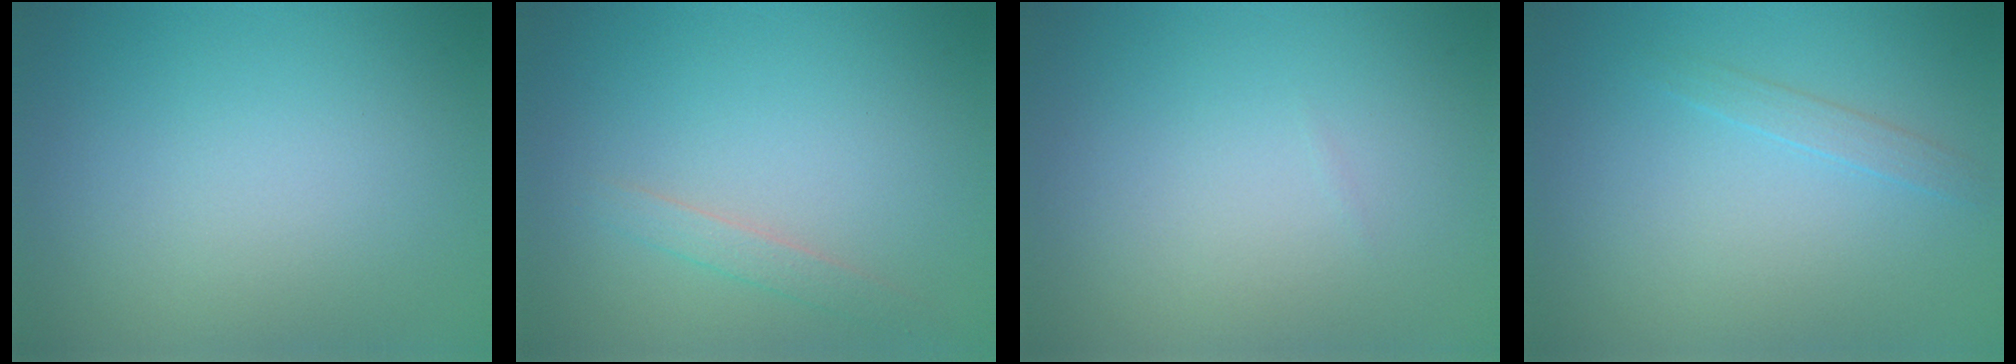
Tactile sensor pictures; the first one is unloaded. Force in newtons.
{"total": 1.3, "press": 1.3, "slide": 0.1}
{"total": 0.0}
{"total": 1.1, "press": 1.1, "slide": 0.1}